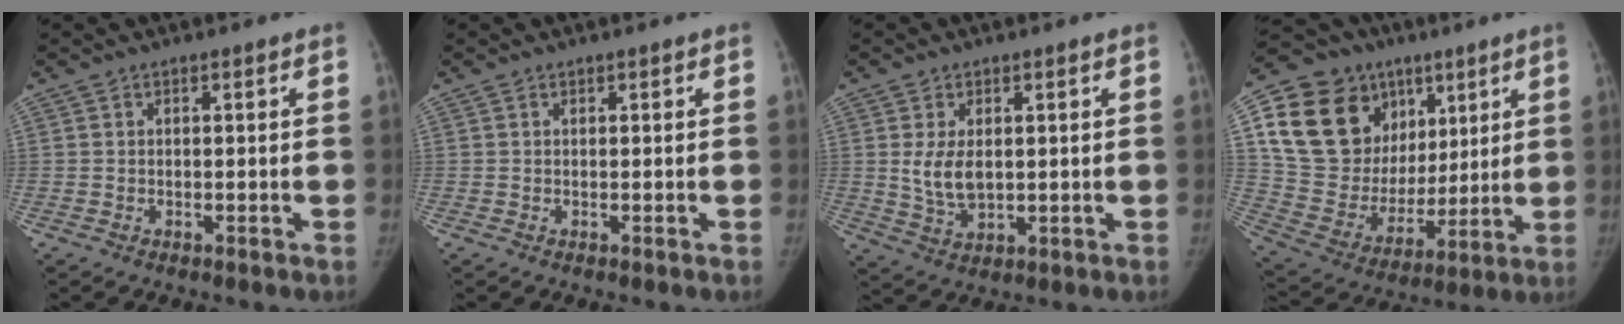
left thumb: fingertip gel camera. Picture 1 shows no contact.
{"total": 0.0}
{"total": 6.4, "force": [0.8, 3.9, 5.1], "torque": [-0.089, -0.011, 0.026]}
{"total": 25.7, "force": [10.3, 18.6, 14.5], "torque": [-0.224, 0.010, 0.194]}